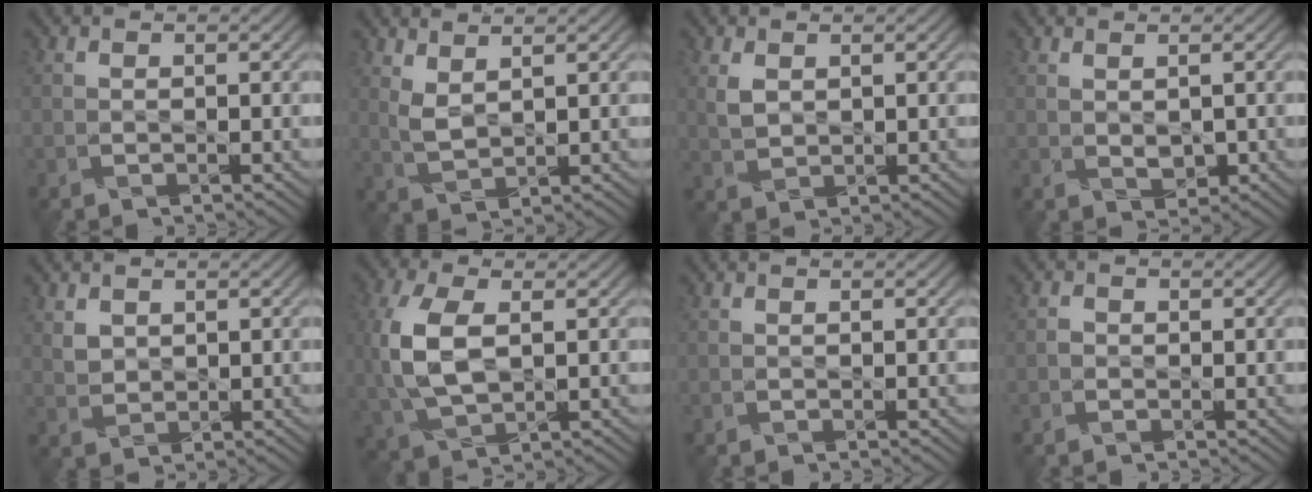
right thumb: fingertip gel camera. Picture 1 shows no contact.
{"total": 2.8, "force": [2.1, 0.9, 1.7], "torque": [-0.052, 0.002, 0.048]}
{"total": 2.1, "force": [1.0, 1.3, 1.3], "torque": [-0.041, 0.001, 0.025]}
{"total": 1.5, "force": [0.2, 0.9, 1.2], "torque": [-0.027, -0.004, 0.010]}
{"total": 2.0, "force": [1.3, 1.3, 0.6], "torque": [-0.023, 0.000, 0.028]}
{"total": 9.0, "force": [0.5, 5.1, 7.5], "torque": [-0.201, 0.003, 0.013]}
{"total": 0.0}
{"total": 0.8, "force": [-0.3, 0.7, 0.2], "torque": [-0.004, 0.000, -0.010]}